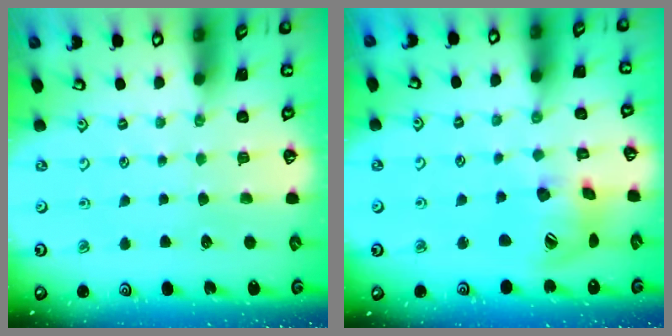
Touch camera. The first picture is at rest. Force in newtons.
{"total": 16.4, "press": 16.2, "slide": 2.2}